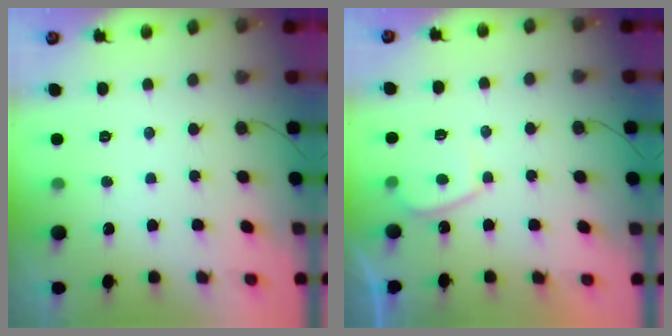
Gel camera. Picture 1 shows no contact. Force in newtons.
{"total": 3.2, "press": 3.1, "slide": 1.0}